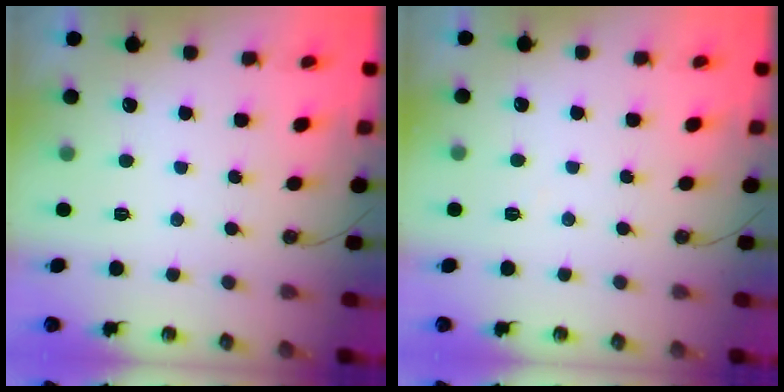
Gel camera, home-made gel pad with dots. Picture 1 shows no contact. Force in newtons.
{"total": 3.0, "press": 2.9, "slide": 0.6}